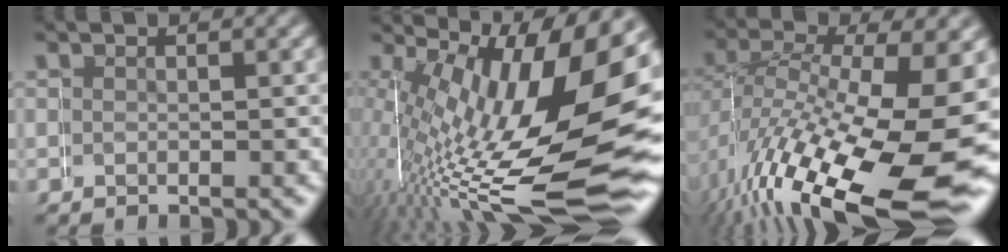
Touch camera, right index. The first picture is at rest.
{"total": 15.6, "force": [-0.6, 5.3, 14.7], "torque": [-0.226, -0.025, 0.016]}
{"total": 13.6, "force": [-4.4, 5.6, 11.6], "torque": [-0.211, -0.054, -0.029]}